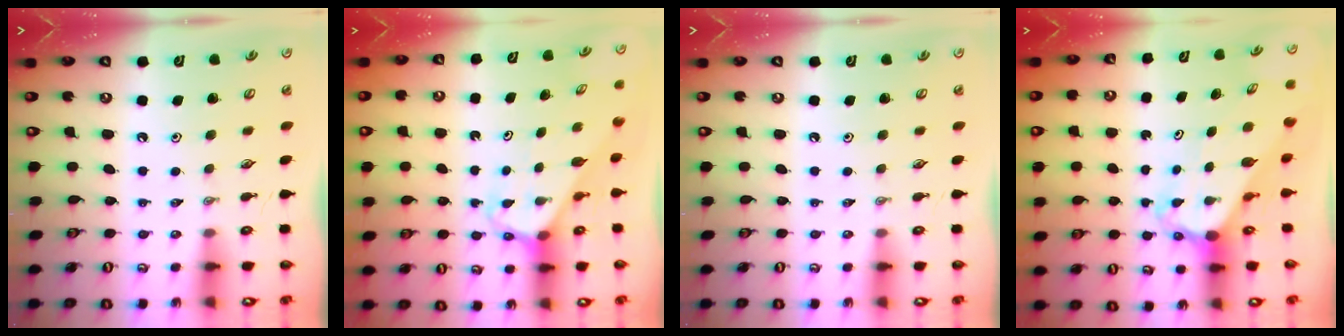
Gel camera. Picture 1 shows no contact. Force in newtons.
{"total": 3.2, "press": 3.2, "slide": 0.3}
{"total": 0.0}
{"total": 3.9, "press": 3.9, "slide": 0.3}